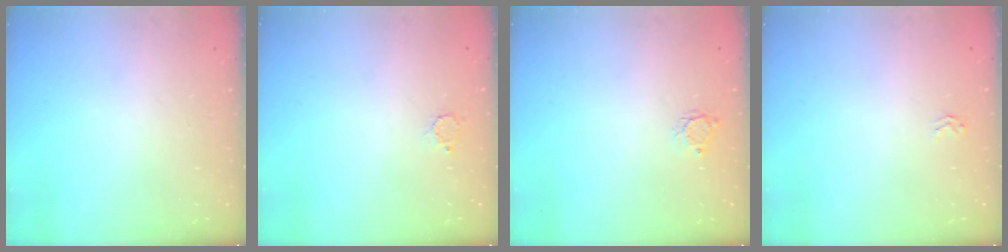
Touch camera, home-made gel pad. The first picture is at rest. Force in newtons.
{"total": 2.3, "press": 2.3, "slide": 0.2}
{"total": 3.0, "press": 3.0, "slide": 0.3}
{"total": 1.6, "press": 1.6, "slide": 0.2}